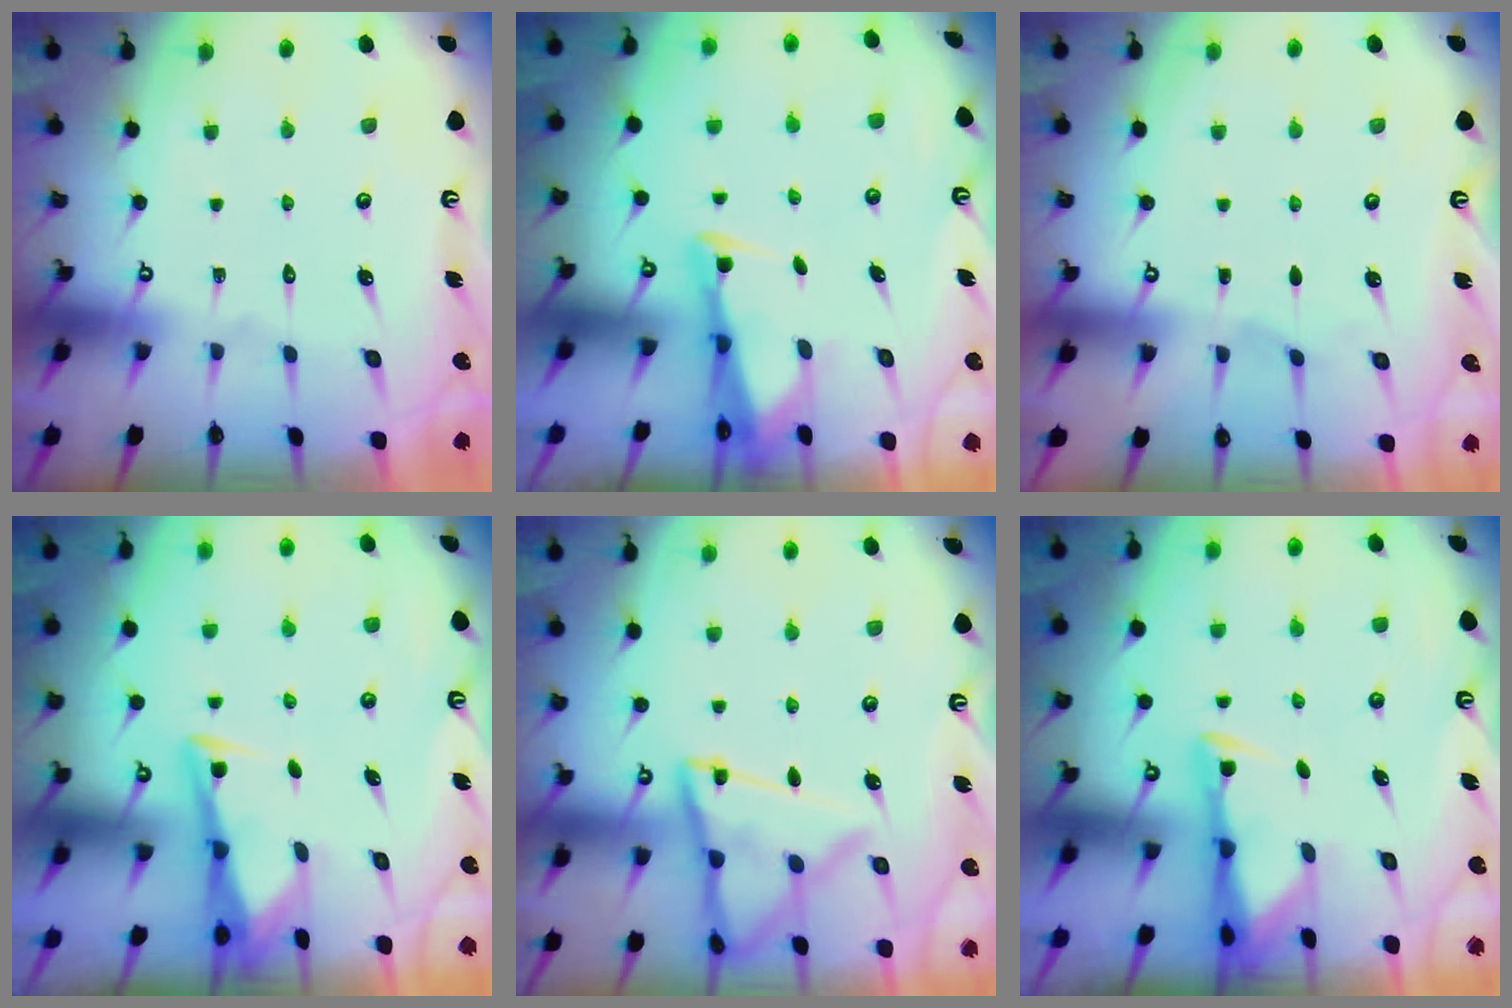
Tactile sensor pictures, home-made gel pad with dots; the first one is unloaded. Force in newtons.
{"total": 2.4, "press": 2.4, "slide": 0.5}
{"total": 2.8, "press": 2.8, "slide": 0.4}
{"total": 3.2, "press": 3.1, "slide": 0.3}
{"total": 14.4, "press": 14.3, "slide": 1.5}
{"total": 3.0, "press": 2.9, "slide": 0.5}